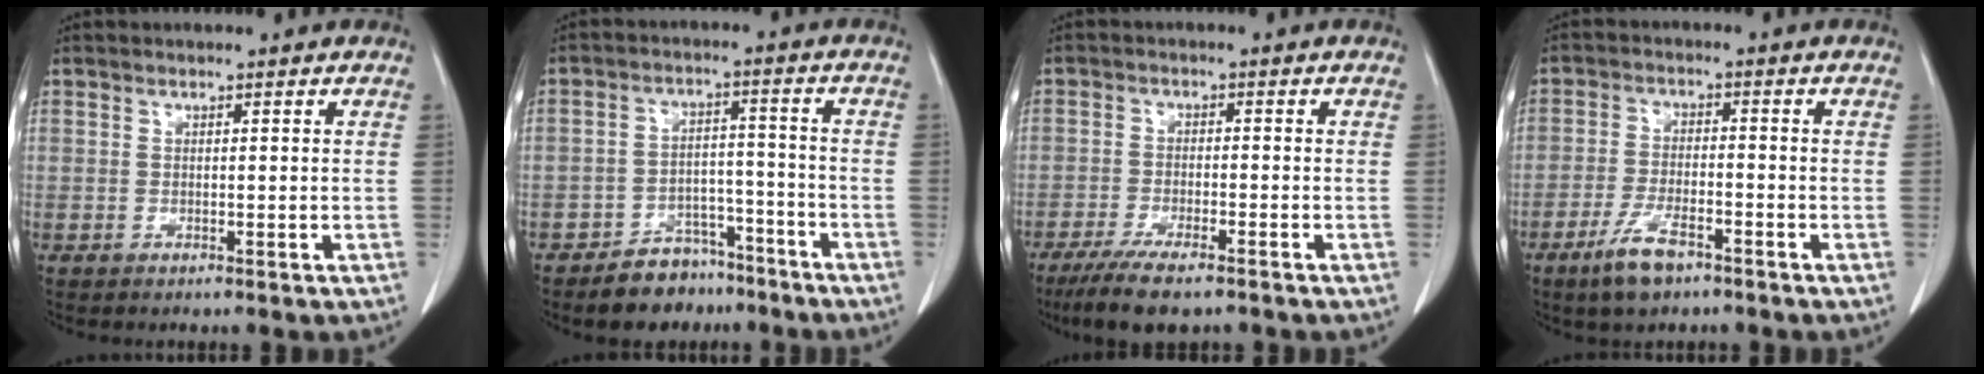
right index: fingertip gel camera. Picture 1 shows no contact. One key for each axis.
{"total": 7.2, "fx": -5.8, "fy": 4.0, "fz": 1.5, "tx": -0.016, "ty": 0.015, "tz": -0.091}
{"total": 8.9, "fx": -6.8, "fy": 1.7, "fz": 5.5, "tx": -0.093, "ty": -0.020, "tz": -0.111}
{"total": 6.3, "fx": -4.2, "fy": 1.7, "fz": 4.3, "tx": -0.092, "ty": -0.008, "tz": -0.076}